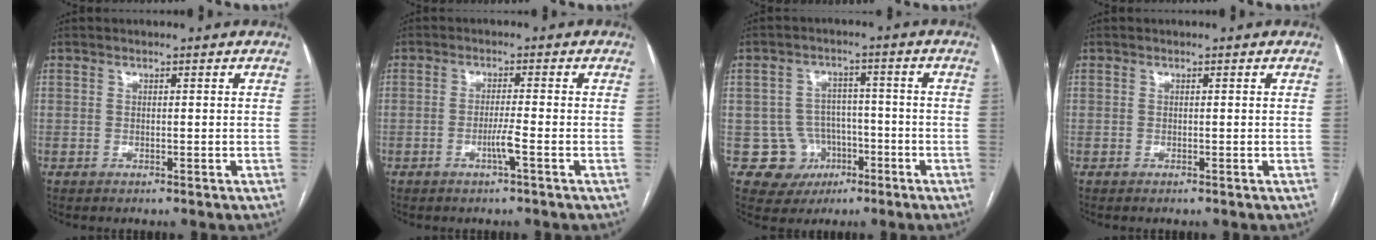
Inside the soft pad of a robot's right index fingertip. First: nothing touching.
{"total": 2.7, "force": [-1.2, -0.5, 2.3], "torque": [-0.045, -0.003, -0.023]}
{"total": 7.1, "force": [-2.4, 6.7, 0.4], "torque": [0.002, 0.015, -0.030]}
{"total": 0.0}